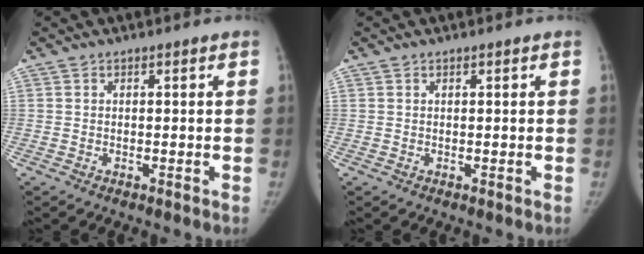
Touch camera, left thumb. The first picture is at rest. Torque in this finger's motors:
{"motor_torque": [-0.56, 0.00, -0.13, -0.07, 0.04]}